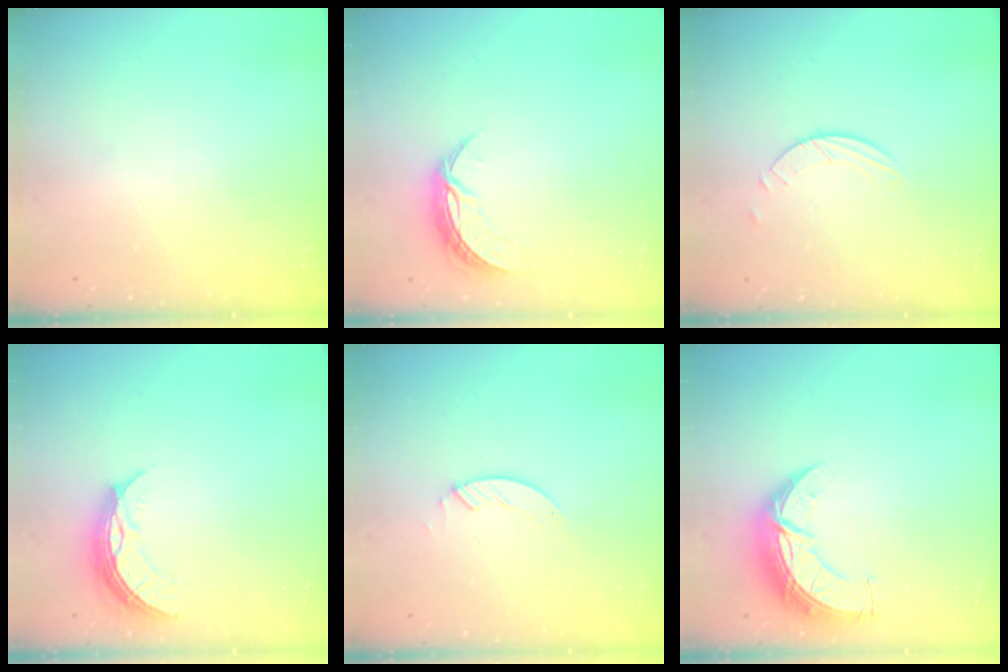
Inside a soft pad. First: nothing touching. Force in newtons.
{"total": 7.1, "press": 7.0, "slide": 0.7}
{"total": 1.7, "press": 1.7, "slide": 0.2}
{"total": 8.8, "press": 8.7, "slide": 0.6}
{"total": 2.1, "press": 2.1, "slide": 0.2}
{"total": 11.2, "press": 11.2, "slide": 0.9}